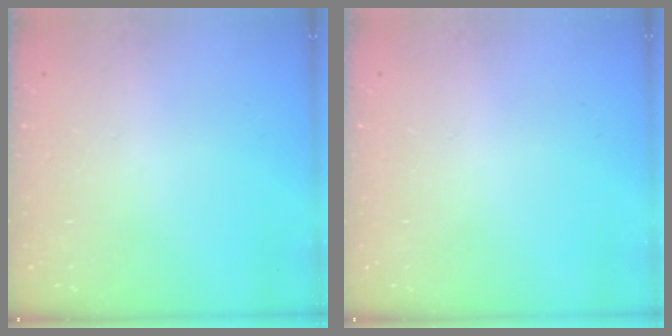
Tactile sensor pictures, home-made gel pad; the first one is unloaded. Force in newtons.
{"total": 0.0}